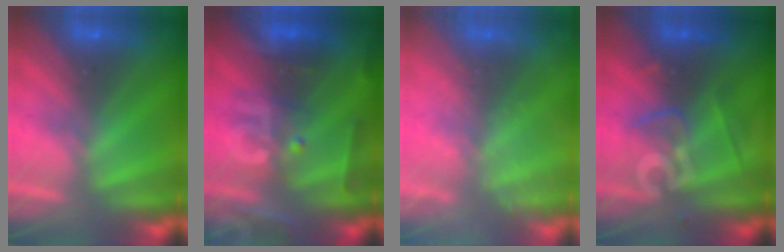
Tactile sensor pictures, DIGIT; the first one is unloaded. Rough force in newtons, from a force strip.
{"total": 2.8}
{"total": 2.5}
{"total": 2.6}